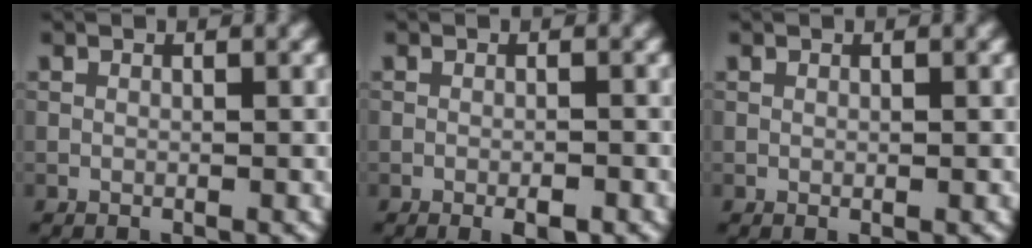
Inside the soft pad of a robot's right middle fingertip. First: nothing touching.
{"total": 1.7, "force": [-1.0, 0.5, 1.3], "torque": [-0.018, -0.003, -0.014]}
{"total": 0.0}